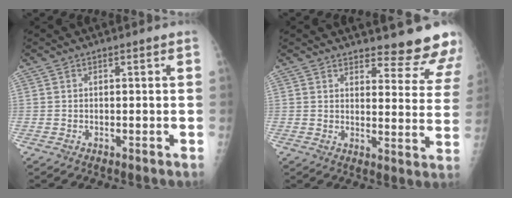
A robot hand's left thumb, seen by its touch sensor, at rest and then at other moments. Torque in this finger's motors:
{"motor_torque": [0.05, 0.10, -0.02, 0.09, 0.08]}